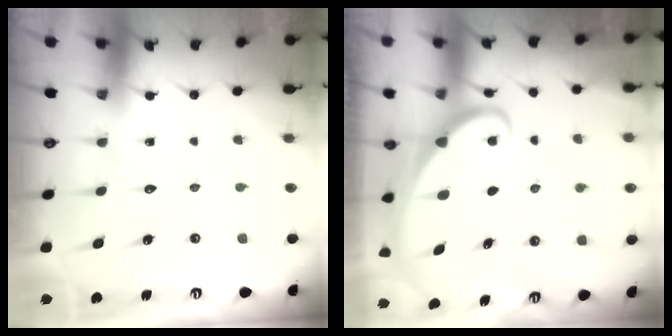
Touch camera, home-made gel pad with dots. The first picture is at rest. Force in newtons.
{"total": 1.9, "press": 1.9, "slide": 0.2}